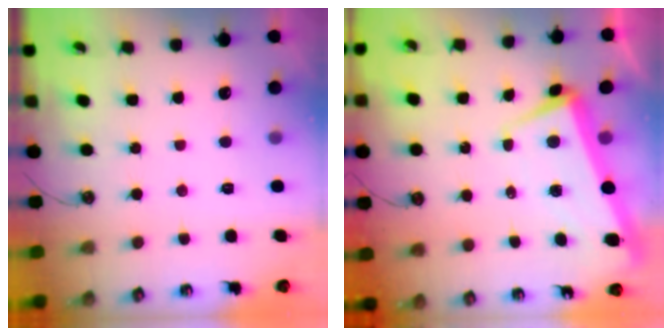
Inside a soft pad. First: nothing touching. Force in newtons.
{"total": 2.2, "press": 0.3, "slide": 2.1}